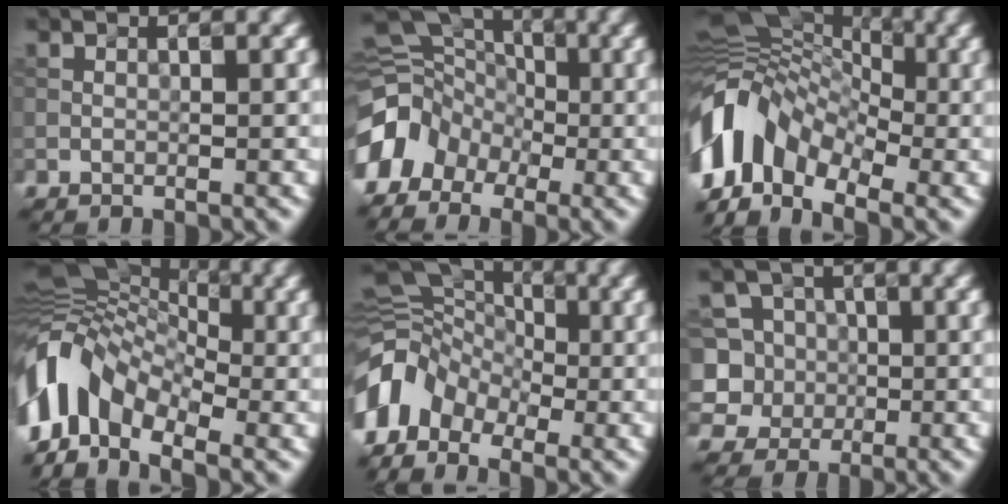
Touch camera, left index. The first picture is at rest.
{"total": 6.2, "force": [-2.4, 5.0, 2.8], "torque": [-0.032, 0.012, -0.050]}
{"total": 10.9, "force": [-3.3, 7.1, 7.6], "torque": [-0.145, 0.014, -0.083]}
{"total": 10.7, "force": [-3.0, 6.9, 7.6], "torque": [-0.145, 0.016, -0.078]}
{"total": 6.7, "force": [-2.7, 5.0, 3.5], "torque": [-0.061, 0.006, -0.074]}
{"total": 7.6, "force": [-0.4, 7.2, 2.3], "torque": [-0.049, 0.031, -0.027]}